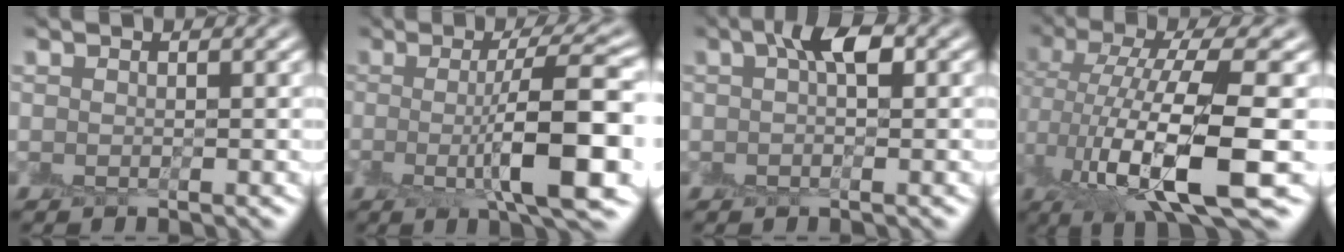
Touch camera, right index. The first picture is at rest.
{"total": 8.8, "force": [-0.8, 1.6, 8.6], "torque": [-0.125, -0.011, -0.010]}
{"total": 3.0, "force": [0.8, 1.0, 2.7], "torque": [-0.040, 0.009, 0.006]}
{"total": 10.3, "force": [-1.6, 2.7, 9.8], "torque": [-0.182, -0.001, -0.026]}